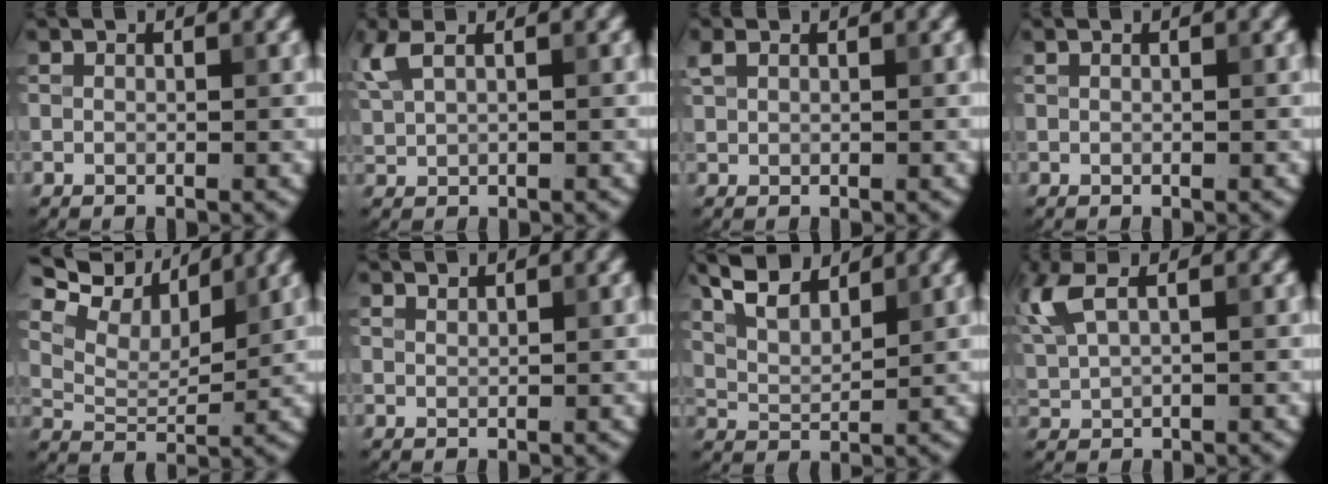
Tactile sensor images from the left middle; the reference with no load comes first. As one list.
[{"total": 2.6, "force": [1.5, 0.9, 2.0], "torque": [-0.056, 0.009, 0.034]}, {"total": 1.3, "force": [0.8, 0.7, 0.7], "torque": [-0.017, 0.008, 0.017]}, {"total": 0.0}, {"total": 9.7, "force": [7.3, 4.0, 5.0], "torque": [-0.111, 0.016, 0.122]}, {"total": 0.6, "force": [0.5, -0.2, 0.0], "torque": [-0.002, 0.002, 0.015]}, {"total": 5.0, "force": [3.8, 1.7, 2.9], "torque": [-0.070, 0.014, 0.075]}, {"total": 4.2, "force": [2.0, 1.6, 3.3], "torque": [-0.096, 0.016, 0.046]}]